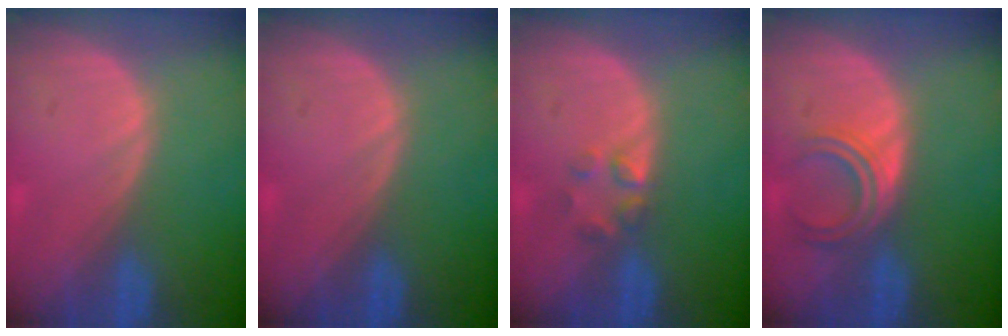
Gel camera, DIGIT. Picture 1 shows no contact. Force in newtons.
{"total": 0.0}
{"total": 2.2, "press": 2.2, "slide": 0.2}
{"total": 4.5, "press": 4.1, "slide": 1.9}